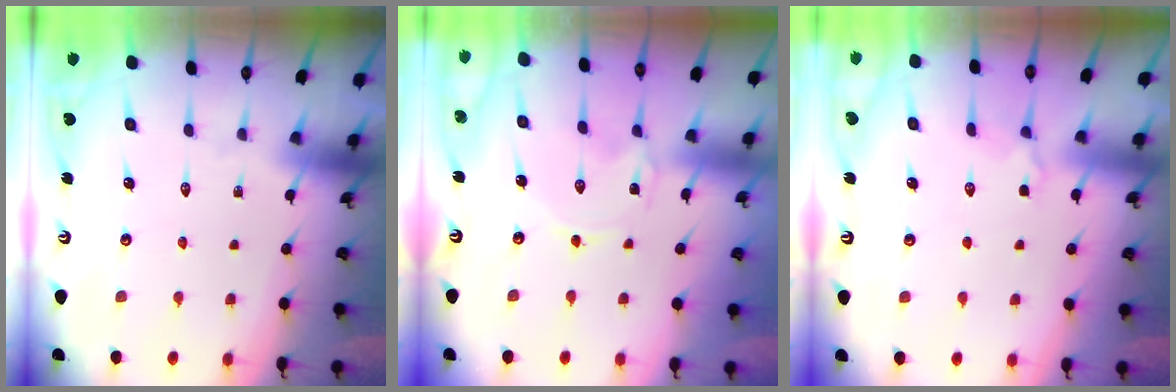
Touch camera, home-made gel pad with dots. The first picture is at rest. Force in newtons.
{"total": 0.0}
{"total": 4.1, "press": 3.9, "slide": 1.2}